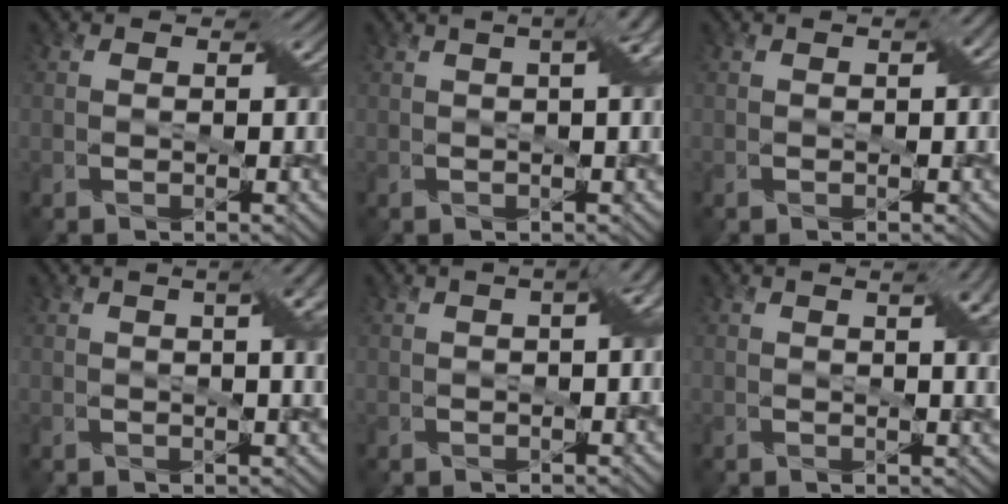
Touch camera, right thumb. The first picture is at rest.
{"total": 5.9, "force": [1.4, 2.1, 5.3], "torque": [-0.047, 0.030, 0.006]}
{"total": 1.7, "force": [0.3, 0.2, 1.6], "torque": [-0.024, 0.010, 0.004]}
{"total": 7.0, "force": [1.9, 2.4, 6.3], "torque": [-0.058, 0.026, 0.014]}
{"total": 3.7, "force": [0.5, 1.2, 3.5], "torque": [-0.035, 0.019, 0.008]}
{"total": 6.1, "force": [2.2, 1.9, 5.4], "torque": [-0.058, 0.017, 0.023]}